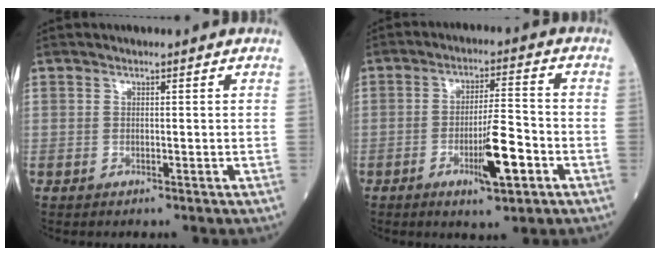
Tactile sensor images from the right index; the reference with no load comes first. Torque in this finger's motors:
{"motor_torque": [0.32, -0.22, 0.18, 0.09]}